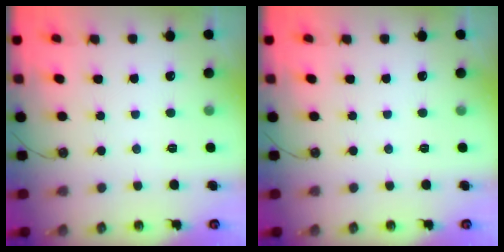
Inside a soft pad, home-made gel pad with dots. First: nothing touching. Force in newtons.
{"total": 0.0}